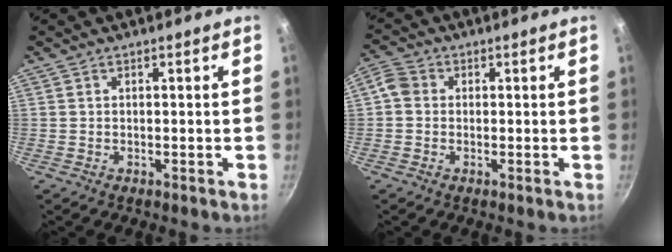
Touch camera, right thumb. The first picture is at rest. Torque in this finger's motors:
{"motor_torque": [-0.31, 0.26, -0.24, -0.01, 0.08]}